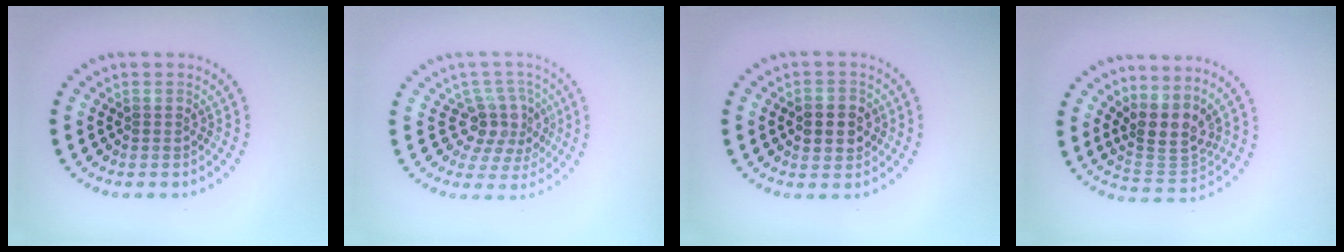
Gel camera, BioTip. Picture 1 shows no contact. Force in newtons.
{"total": 3.6, "press": 2.9, "slide": 2.2}
{"total": 2.9, "press": 2.9, "slide": 0.2}
{"total": 3.6, "press": 2.7, "slide": 2.4}